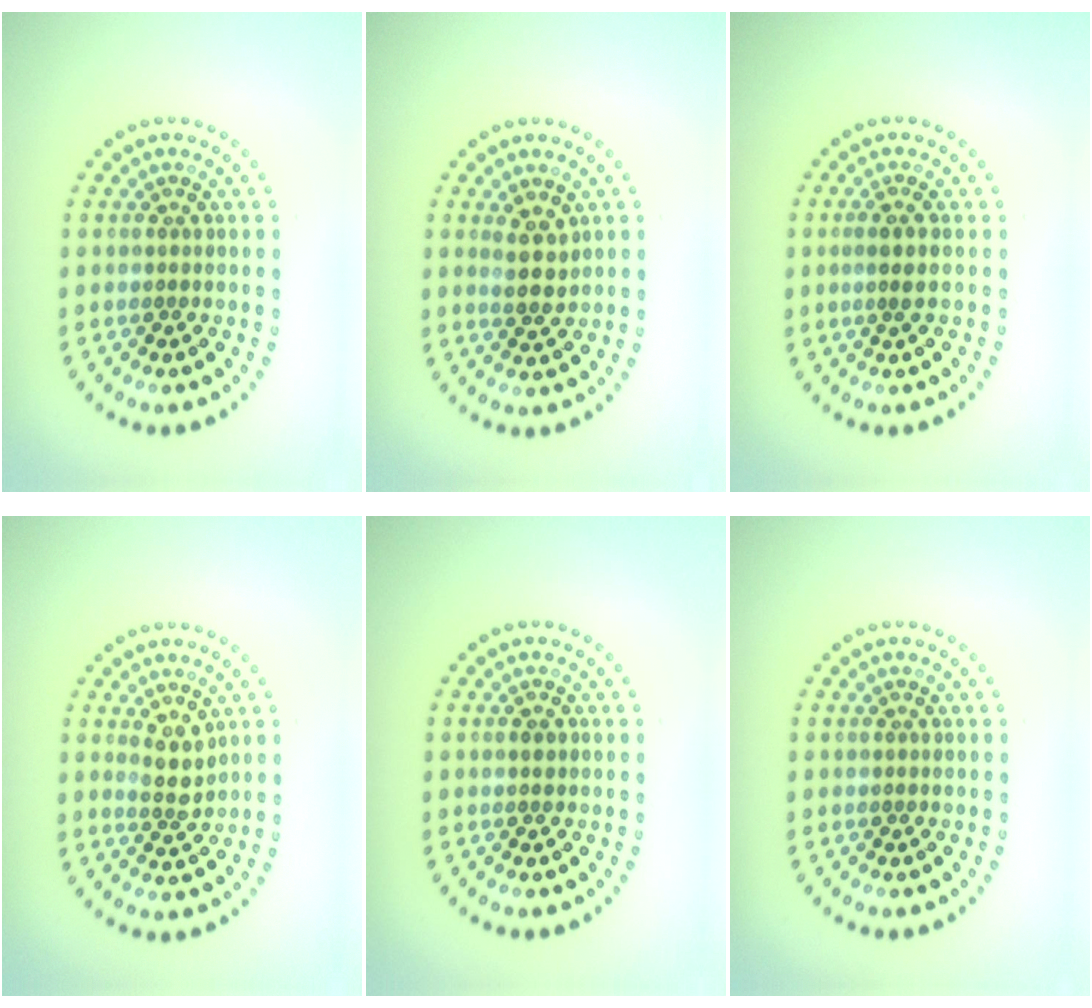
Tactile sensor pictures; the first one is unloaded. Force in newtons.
{"total": 2.0, "press": 1.9, "slide": 0.8}
{"total": 1.2, "press": 0.9, "slide": 0.8}
{"total": 2.3, "press": 2.0, "slide": 1.1}
{"total": 1.0, "press": 1.0, "slide": 0.2}
{"total": 0.0}